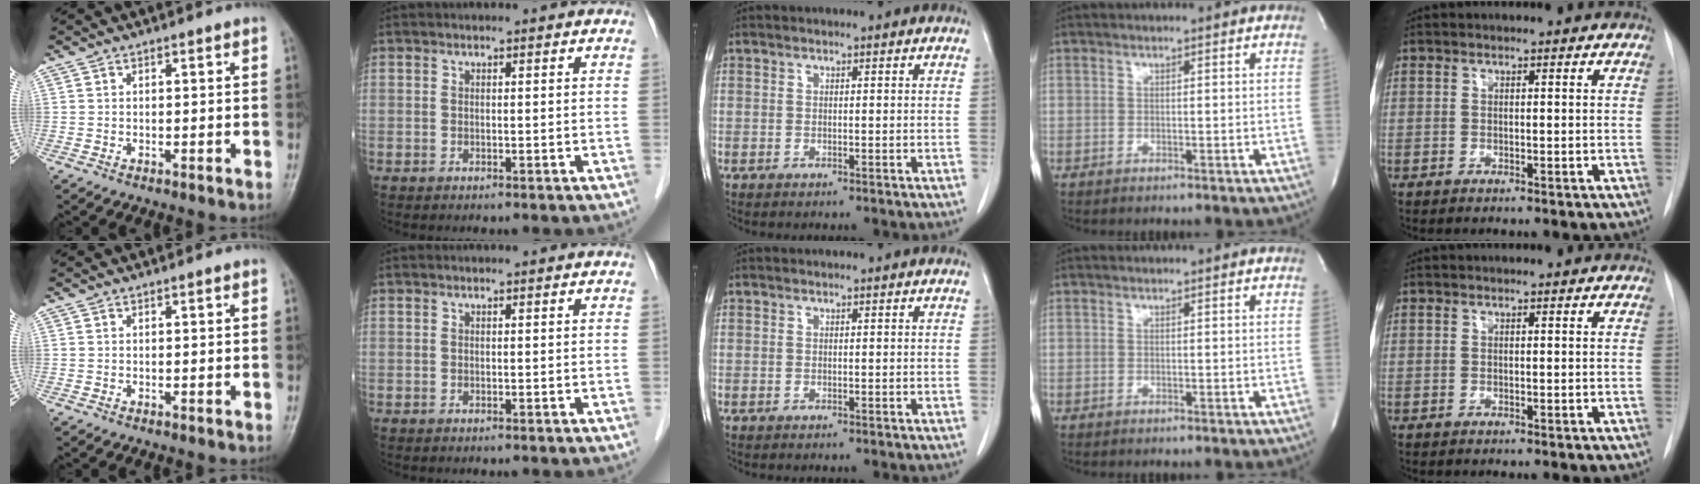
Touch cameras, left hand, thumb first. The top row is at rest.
{}